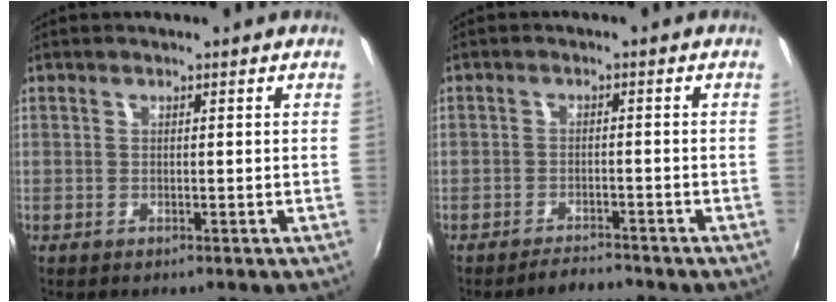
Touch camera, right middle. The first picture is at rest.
{"total": 2.9, "force": [-2.7, 0.4, 0.9], "torque": [-0.028, -0.002, -0.045]}